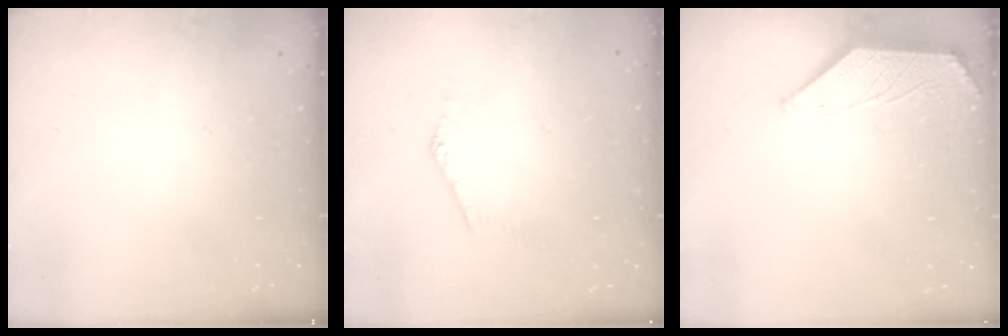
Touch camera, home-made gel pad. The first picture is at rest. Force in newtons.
{"total": 0.5, "press": 0.4, "slide": 0.4}
{"total": 1.0, "press": 1.0, "slide": 0.2}